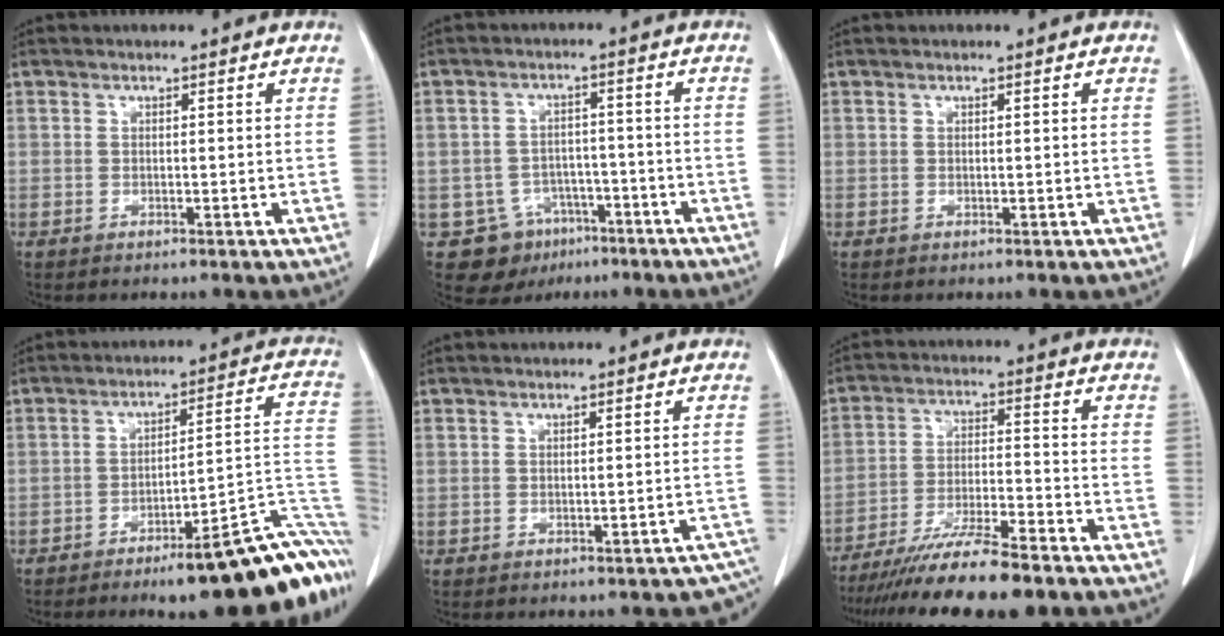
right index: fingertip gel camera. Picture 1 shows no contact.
{"total": 8.5, "force": [-4.5, 7.1, 1.5], "torque": [-0.025, 0.013, -0.056]}
{"total": 0.0}
{"total": 21.0, "force": [-11.7, 3.4, 17.1], "torque": [-0.109, 0.039, -0.155]}
{"total": 5.3, "force": [-4.6, 1.9, 1.9], "torque": [-0.001, 0.000, -0.044]}
{"total": 14.3, "force": [-11.9, 0.5, 7.9], "torque": [-0.132, -0.024, -0.195]}